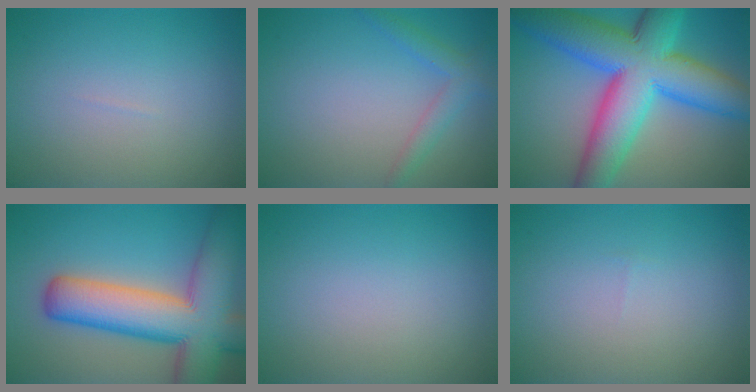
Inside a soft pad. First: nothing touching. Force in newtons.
{"total": 2.3, "press": 2.3, "slide": 0.2}
{"total": 14.2, "press": 14.1, "slide": 0.3}
{"total": 12.9, "press": 12.9, "slide": 0.8}
{"total": 0.0}
{"total": 0.0}